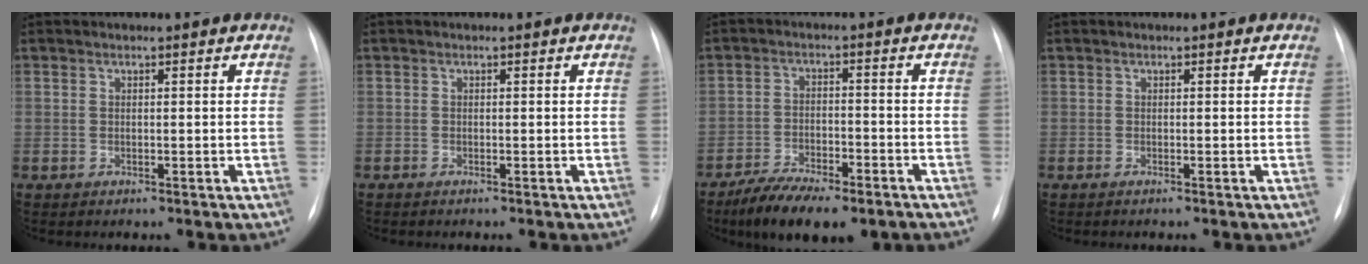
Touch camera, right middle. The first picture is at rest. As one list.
[{"total": 0.0}, {"total": 10.9, "force": [-8.0, 3.6, 6.4], "torque": [-0.104, -0.011, -0.130]}, {"total": 0.0}]